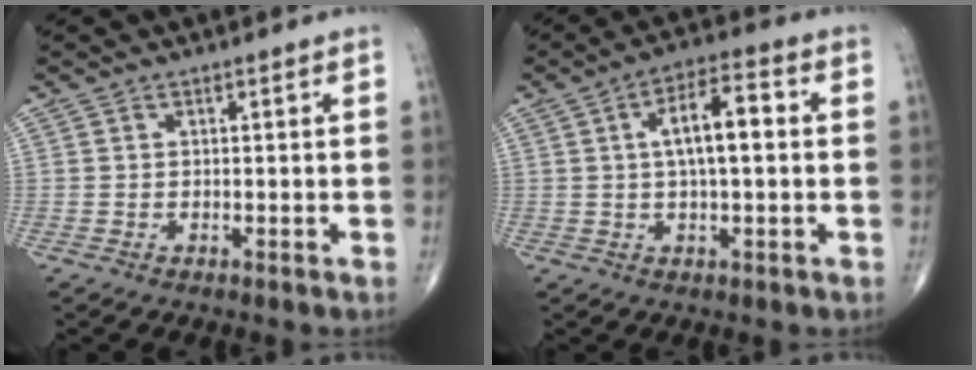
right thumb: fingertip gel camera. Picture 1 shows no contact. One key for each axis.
{"total": 9.4, "fx": 1.1, "fy": 3.3, "fz": 8.7, "tx": -0.142, "ty": 0.021, "tz": 0.011}